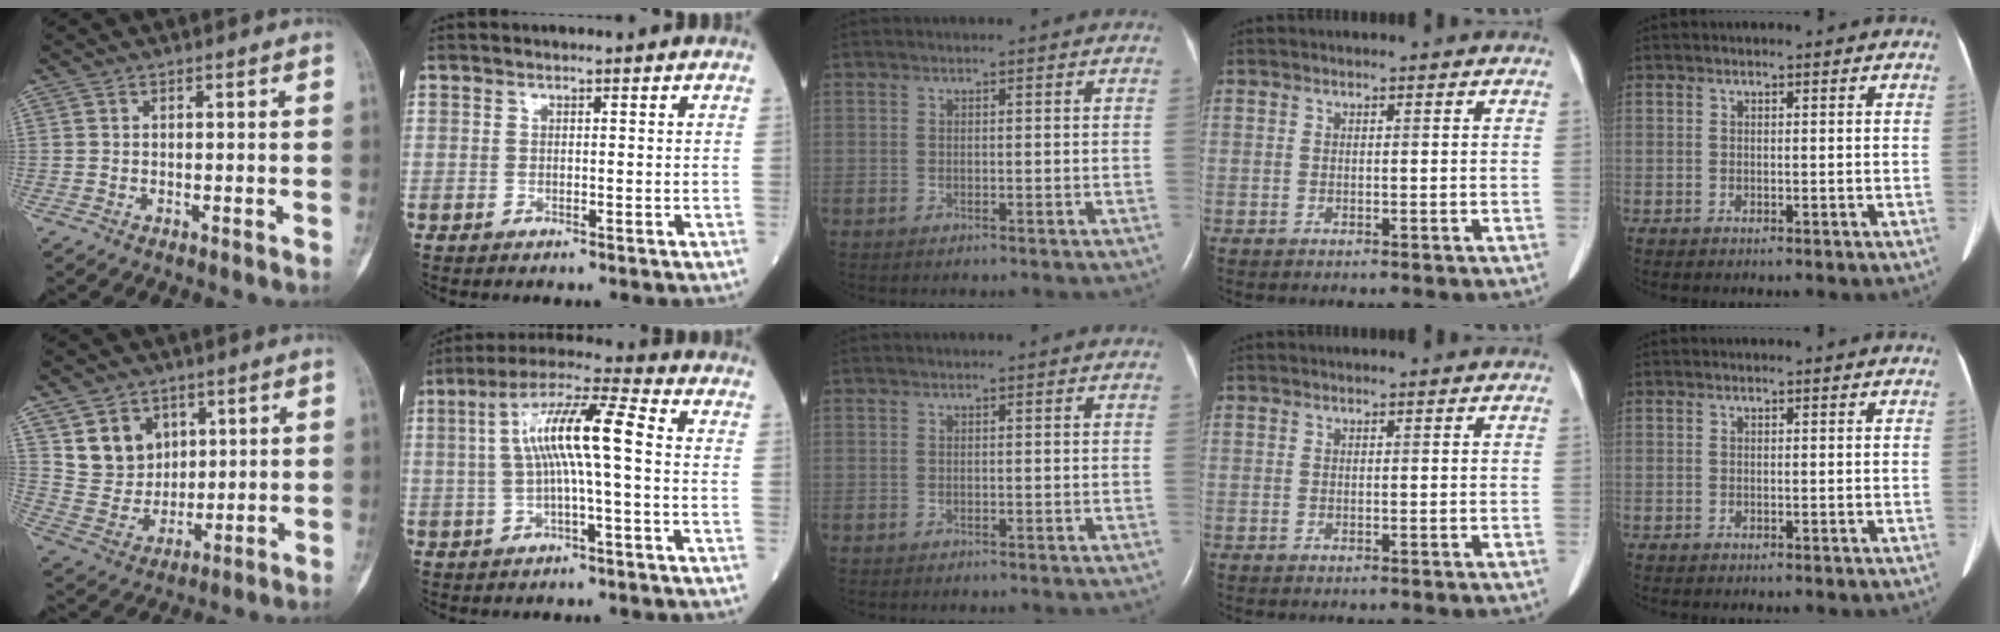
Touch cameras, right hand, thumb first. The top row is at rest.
{"thumb": {"total": 10.4, "force": [4.6, 8.5, 3.8], "torque": [-0.033, -0.029, 0.099]}, "index": {"total": 10.7, "force": [0.3, 0.8, 10.7], "torque": [-0.198, 0.027, 0.001]}}